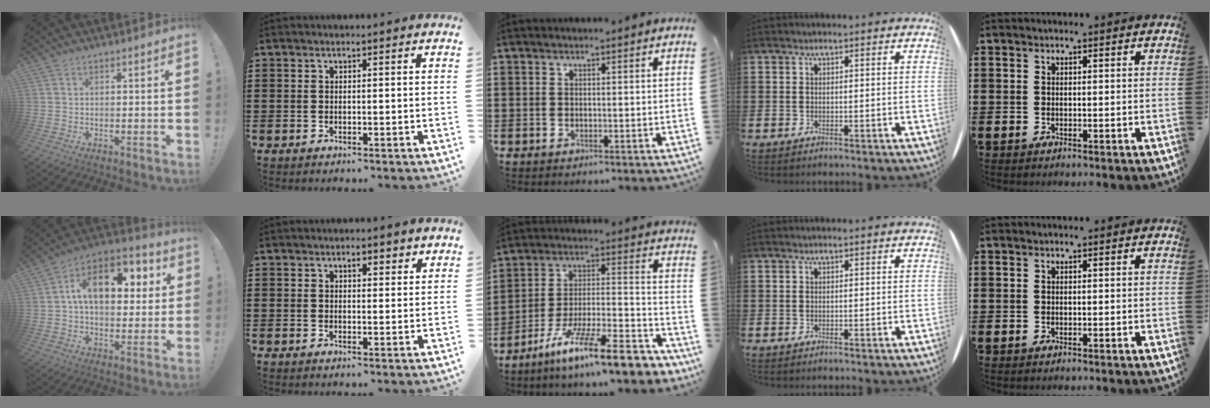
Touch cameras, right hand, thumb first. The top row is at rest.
{"thumb": {"total": 16.0, "force": [4.0, 9.5, 12.3], "torque": [-0.176, -0.002, 0.066]}, "index": {"total": 2.1, "force": [1.5, 0.9, 1.2], "torque": [-0.011, -0.001, 0.023]}, "middle": {"total": 13.9, "force": [-10.8, 1.2, 8.6], "torque": [-0.140, 0.024, -0.194]}}